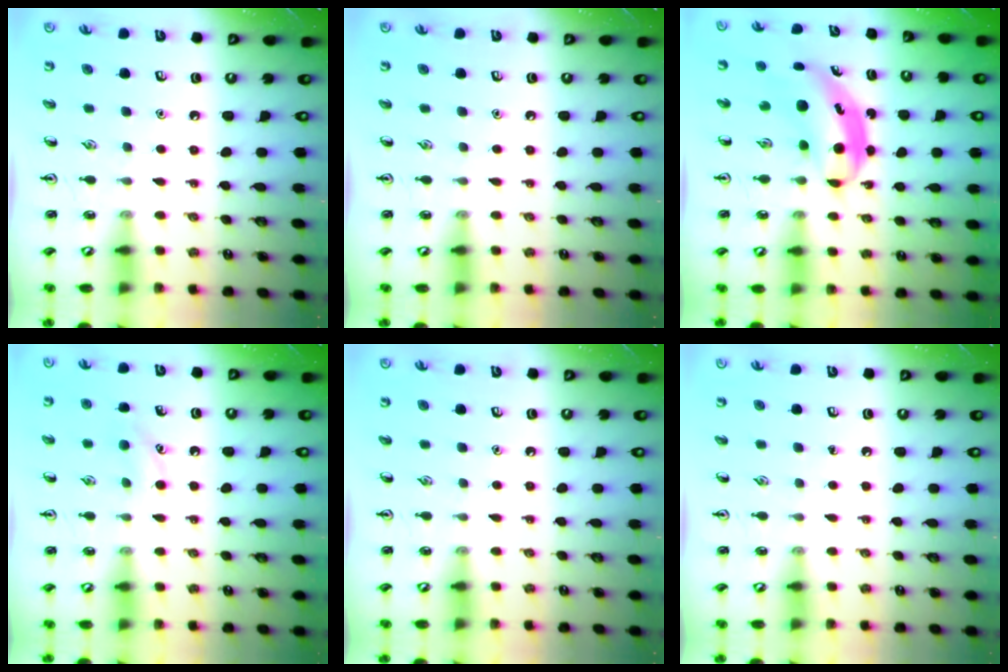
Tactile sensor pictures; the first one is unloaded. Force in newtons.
{"total": 0.0}
{"total": 6.1, "press": 6.0, "slide": 1.2}
{"total": 7.1, "press": 6.8, "slide": 2.1}
{"total": 0.0}
{"total": 0.0}